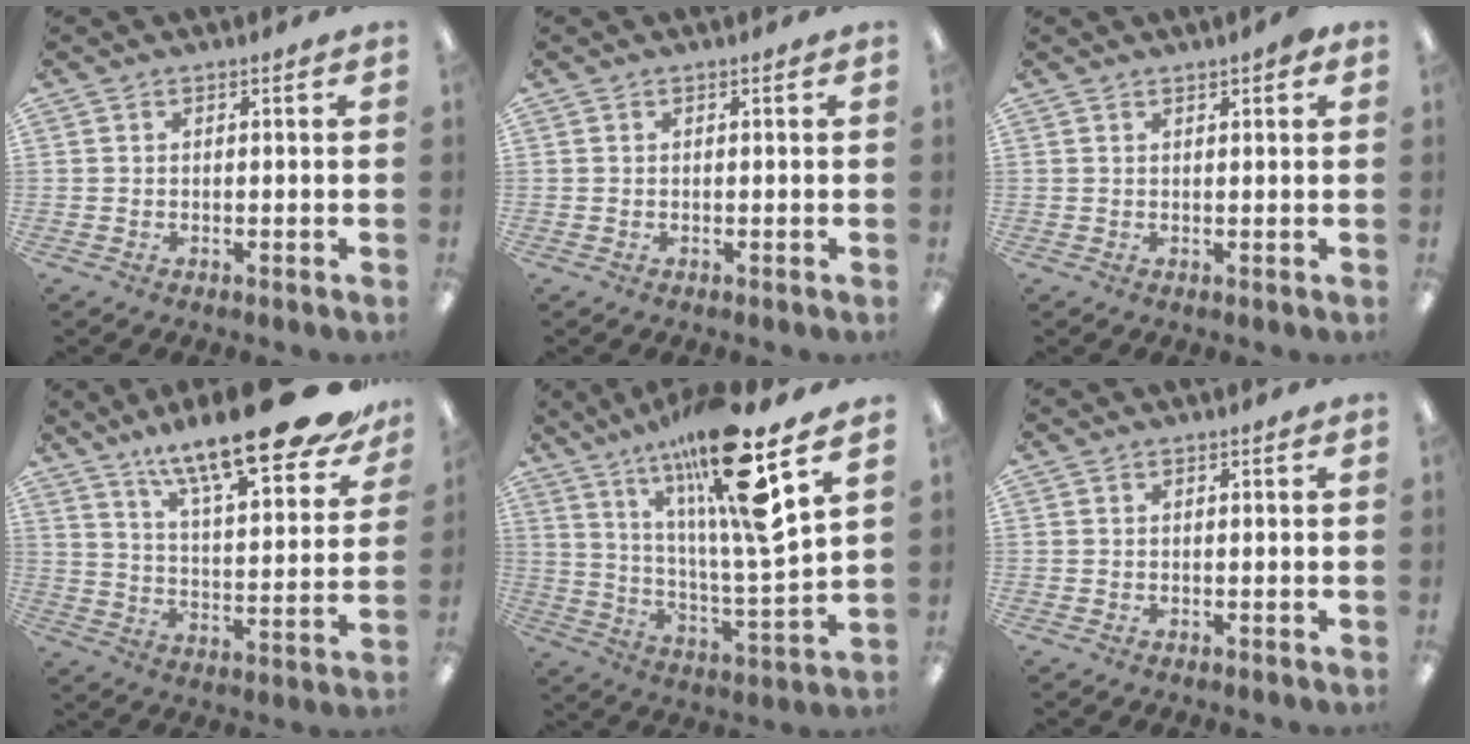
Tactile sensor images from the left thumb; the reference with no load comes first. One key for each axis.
{"total": 0.0}
{"total": 2.2, "fx": 1.4, "fy": 0.5, "fz": 1.6, "tx": -0.027, "ty": 0.000, "tz": 0.023}
{"total": 22.7, "fx": 17.5, "fy": 4.7, "fz": 13.7, "tx": -0.201, "ty": -0.122, "tz": 0.280}
{"total": 22.9, "fx": 14.9, "fy": 3.2, "fz": 17.1, "tx": -0.303, "ty": -0.078, "tz": 0.225}
{"total": 0.0}